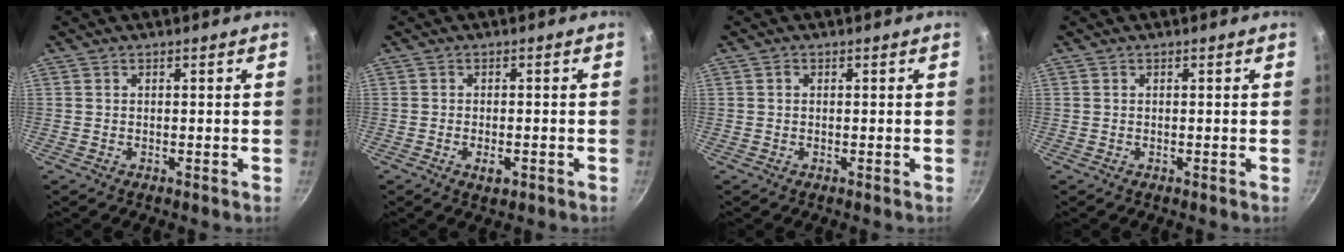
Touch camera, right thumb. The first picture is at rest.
{"total": 2.8, "force": [-1.2, 1.3, 2.2], "torque": [-0.035, 0.003, -0.017]}
{"total": 0.7, "force": [0.2, 0.6, 0.4], "torque": [-0.007, 0.004, 0.002]}
{"total": 0.0}